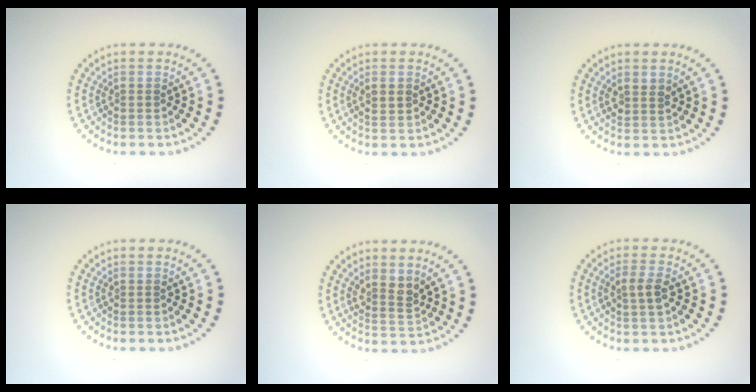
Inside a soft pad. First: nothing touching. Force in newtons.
{"total": 1.0, "press": 0.9, "slide": 0.3}
{"total": 1.5, "press": 1.2, "slide": 0.9}
{"total": 0.0}
{"total": 2.2, "press": 1.7, "slide": 1.4}
{"total": 2.0, "press": 2.0, "slide": 0.5}